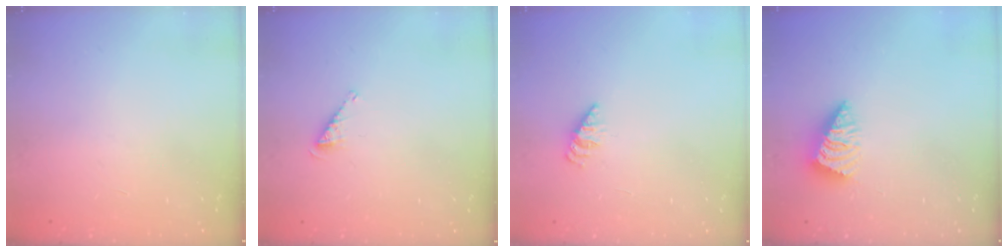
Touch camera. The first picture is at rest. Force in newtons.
{"total": 3.4, "press": 3.4, "slide": 0.5}
{"total": 2.2, "press": 2.2, "slide": 0.3}
{"total": 2.4, "press": 2.4, "slide": 0.4}